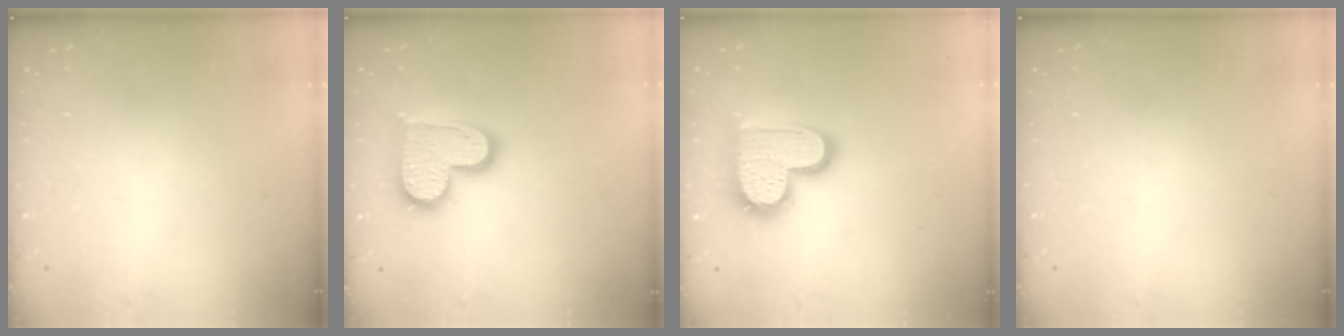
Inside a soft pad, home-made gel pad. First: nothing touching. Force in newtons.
{"total": 14.3, "press": 14.3, "slide": 1.1}
{"total": 16.0, "press": 16.0, "slide": 1.1}
{"total": 0.0}